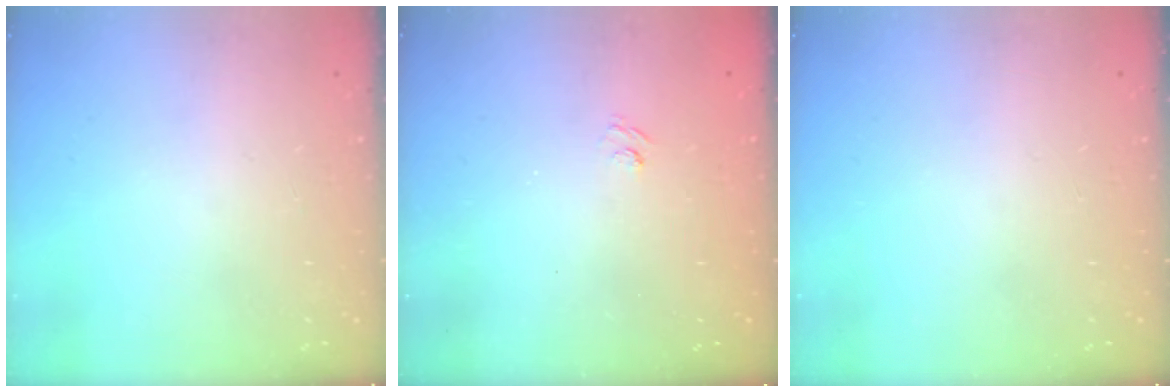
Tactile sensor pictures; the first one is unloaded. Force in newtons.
{"total": 2.8, "press": 2.6, "slide": 1.0}
{"total": 0.0}